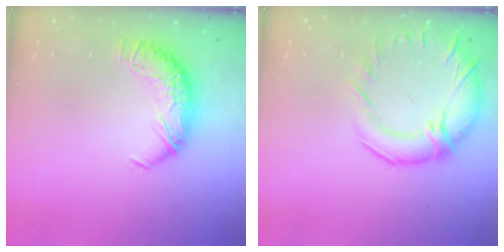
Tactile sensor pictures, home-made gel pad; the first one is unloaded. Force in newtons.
{"total": 5.5, "press": 3.9, "slide": 3.9}